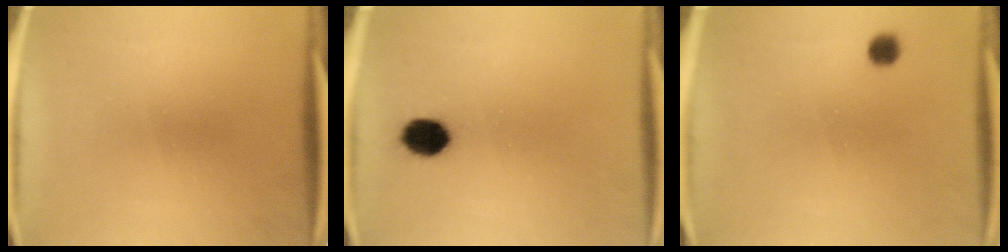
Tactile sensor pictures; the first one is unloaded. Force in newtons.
{"total": 5.7}
{"total": 2.6}